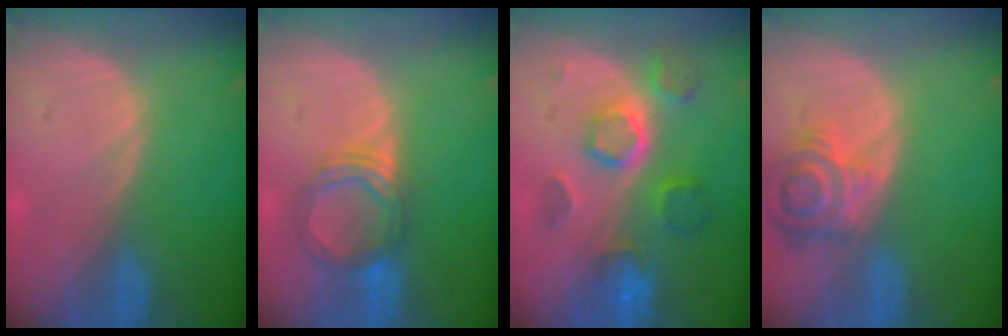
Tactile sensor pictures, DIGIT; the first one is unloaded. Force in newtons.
{"total": 5.5, "press": 5.2, "slide": 1.7}
{"total": 8.5, "press": 7.7, "slide": 3.6}
{"total": 7.2, "press": 6.6, "slide": 2.8}